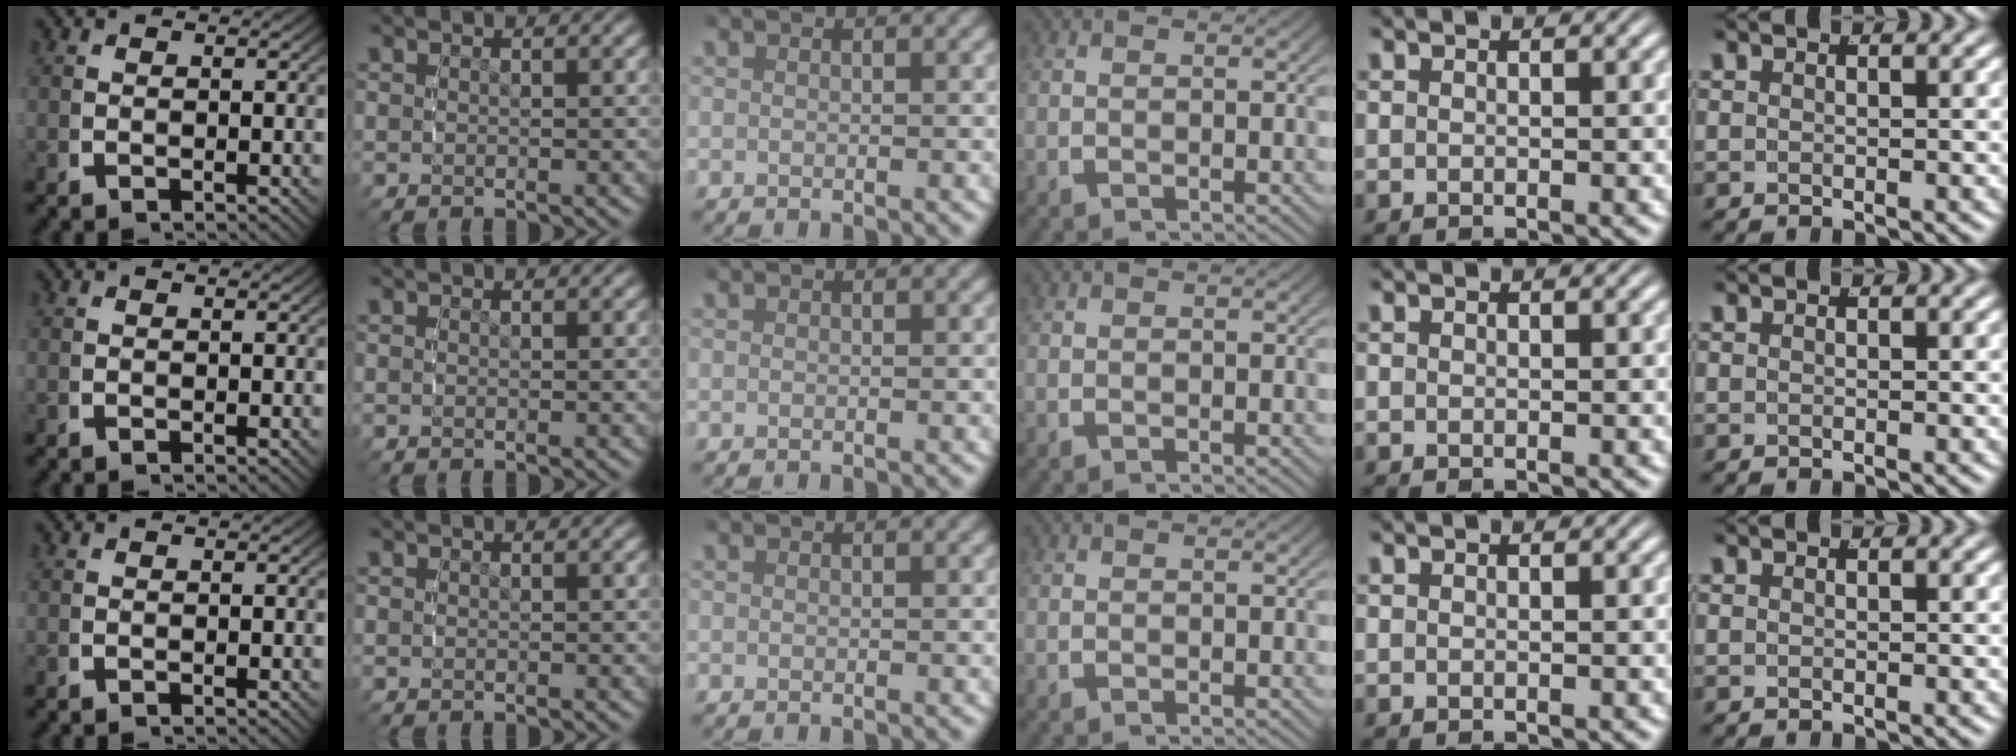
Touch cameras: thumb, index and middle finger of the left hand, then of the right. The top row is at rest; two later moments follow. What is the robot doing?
{"motion": "reach", "object": "string"}